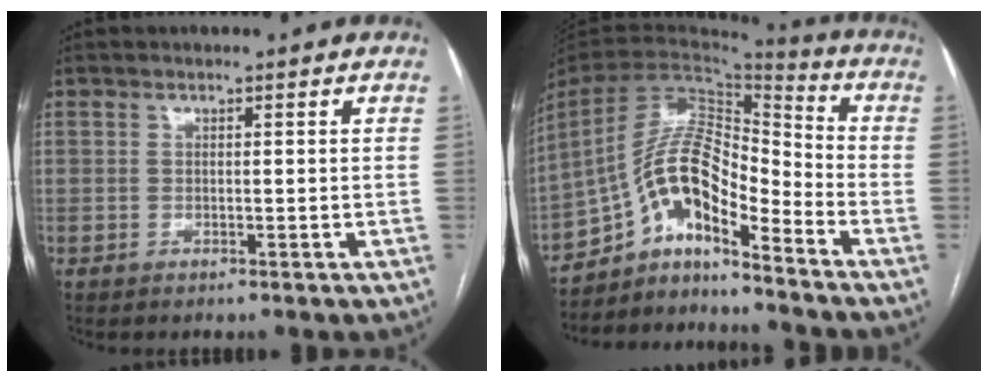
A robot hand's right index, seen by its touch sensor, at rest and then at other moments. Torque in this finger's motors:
{"motor_torque": [0.15, -0.21, 0.04, -0.05]}